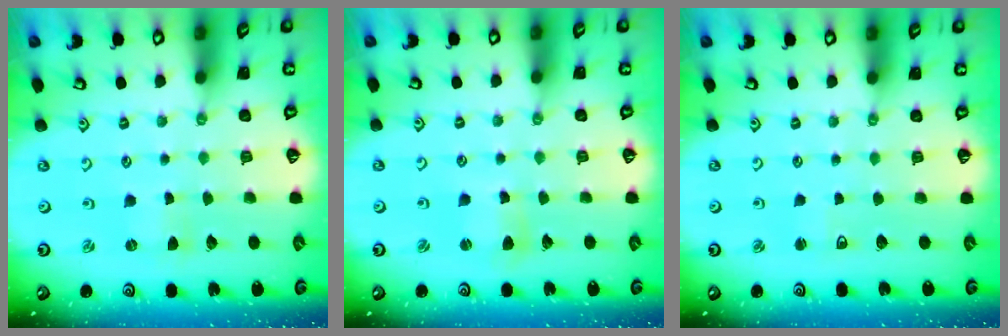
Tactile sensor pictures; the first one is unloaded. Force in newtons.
{"total": 3.6, "press": 3.6, "slide": 0.5}
{"total": 2.2, "press": 2.1, "slide": 0.6}